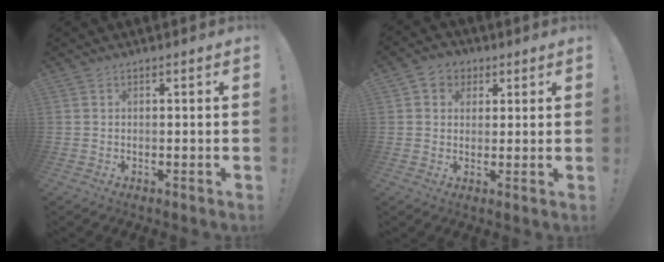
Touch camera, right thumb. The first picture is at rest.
{"total": 5.7, "force": [2.0, 5.0, 1.8], "torque": [-0.028, -0.001, 0.039]}